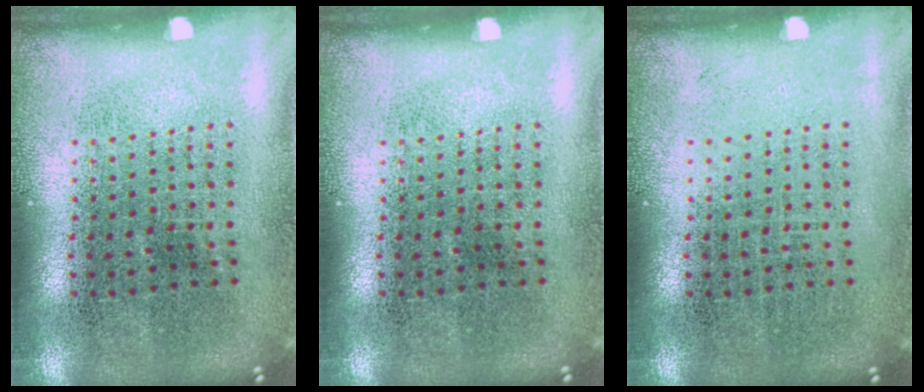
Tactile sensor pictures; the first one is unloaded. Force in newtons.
{"total": 0.0}
{"total": 0.0}